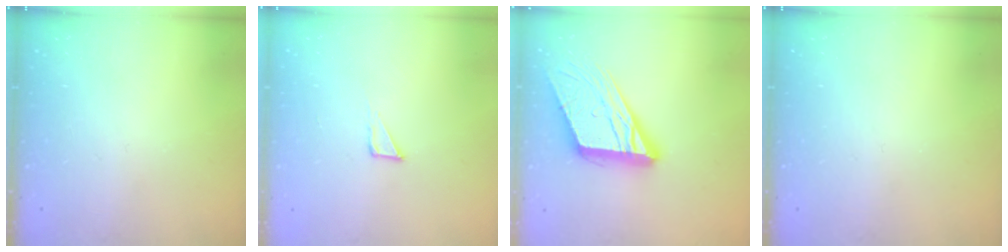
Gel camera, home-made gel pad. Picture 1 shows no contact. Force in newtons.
{"total": 2.3, "press": 2.3, "slide": 0.1}
{"total": 15.7, "press": 15.6, "slide": 1.8}
{"total": 0.0}